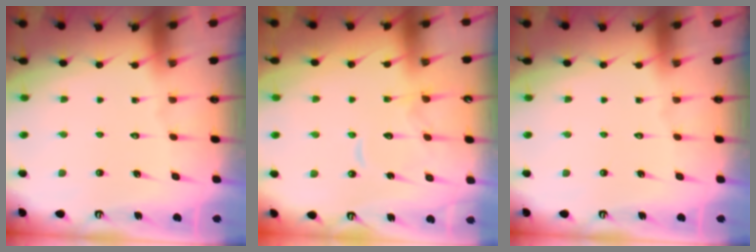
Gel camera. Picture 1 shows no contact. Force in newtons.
{"total": 11.2, "press": 11.2, "slide": 0.9}
{"total": 0.0}